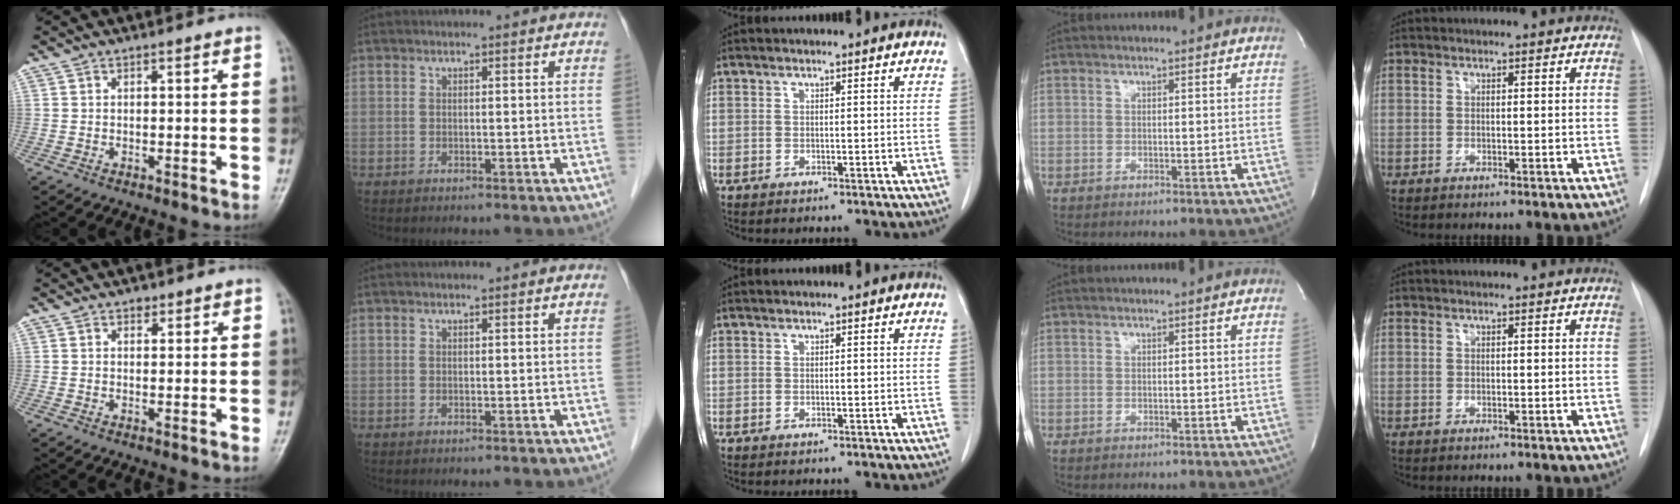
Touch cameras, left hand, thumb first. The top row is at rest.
{"thumb": {"total": 1.2, "force": [0.8, 0.8, 0.4], "torque": [0.003, -0.005, 0.010]}}